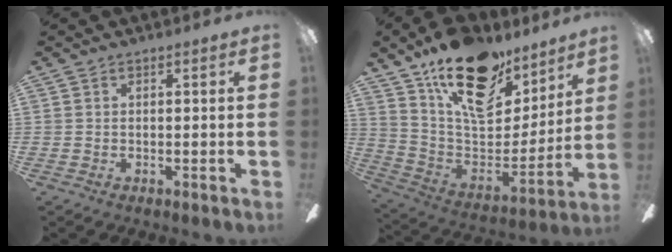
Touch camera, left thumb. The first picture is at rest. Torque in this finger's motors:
{"motor_torque": [2.17, 2.17, 1.42, -1.35, 0.13]}